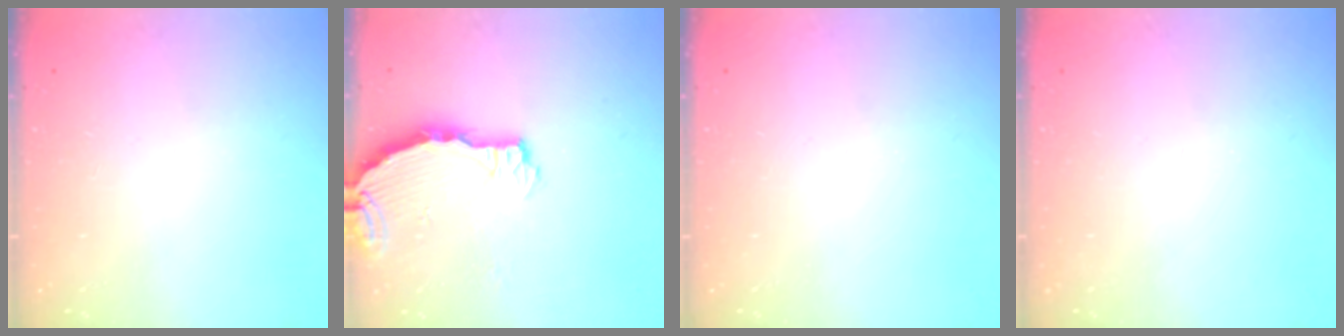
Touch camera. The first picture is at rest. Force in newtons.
{"total": 3.8, "press": 3.8, "slide": 0.5}
{"total": 0.0}
{"total": 0.0}